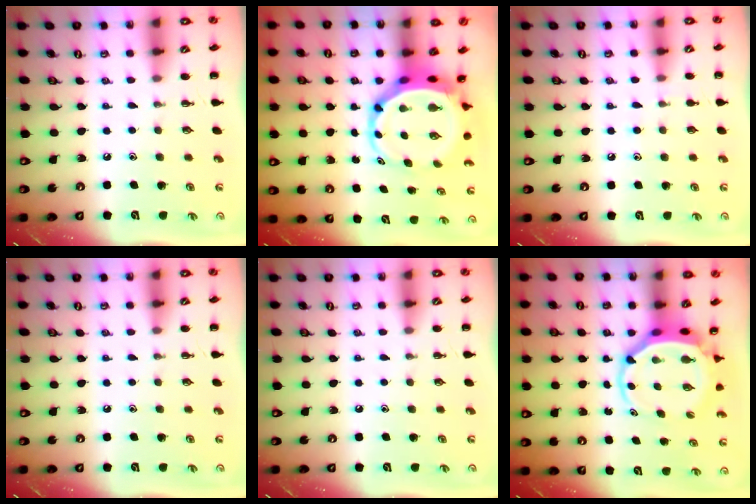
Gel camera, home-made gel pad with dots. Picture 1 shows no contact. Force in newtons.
{"total": 7.2, "press": 6.8, "slide": 2.2}
{"total": 5.4, "press": 5.2, "slide": 1.6}
{"total": 0.0}
{"total": 0.0}
{"total": 5.3, "press": 5.0, "slide": 1.7}